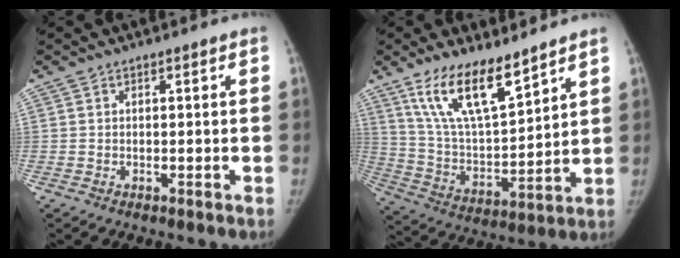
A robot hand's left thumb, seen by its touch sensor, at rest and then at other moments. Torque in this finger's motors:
{"motor_torque": [0.13, 0.09, 1.47, -1.30, 0.12]}